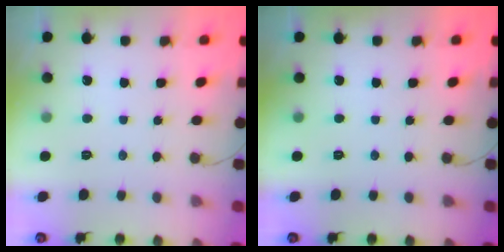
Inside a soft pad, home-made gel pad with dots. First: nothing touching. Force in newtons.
{"total": 0.0}